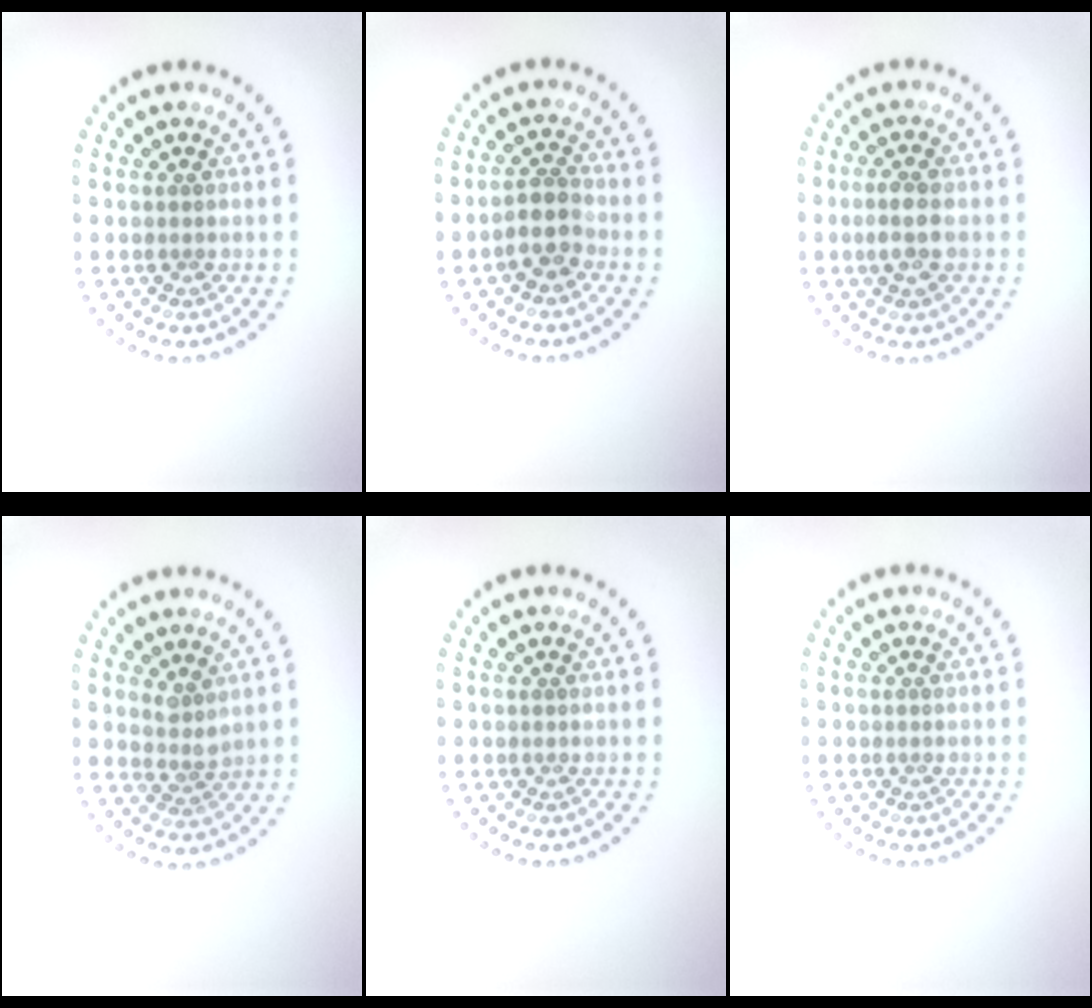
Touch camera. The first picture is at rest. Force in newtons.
{"total": 2.6, "press": 2.3, "slide": 1.2}
{"total": 2.5, "press": 2.4, "slide": 0.5}
{"total": 1.8, "press": 1.3, "slide": 1.3}
{"total": 0.0}
{"total": 0.0}